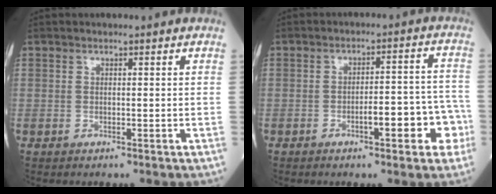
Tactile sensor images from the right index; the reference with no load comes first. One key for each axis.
{"total": 7.8, "fx": -3.4, "fy": 2.1, "fz": 6.7, "tx": -0.082, "ty": 0.029, "tz": -0.041}